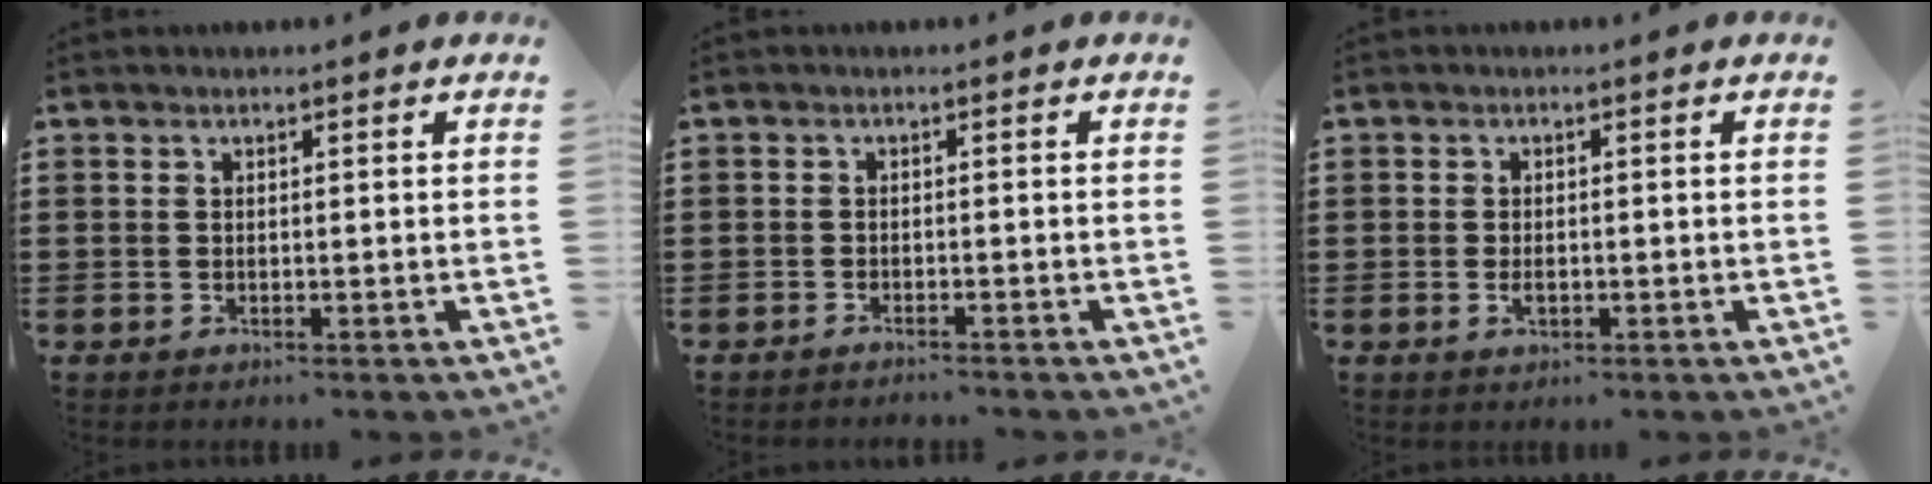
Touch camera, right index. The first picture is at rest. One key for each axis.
{"total": 1.4, "fx": -1.3, "fy": -0.2, "fz": 0.0, "tx": -0.003, "ty": -0.001, "tz": -0.027}
{"total": 1.7, "fx": -0.3, "fy": 0.9, "fz": 1.5, "tx": -0.027, "ty": 0.000, "tz": -0.005}